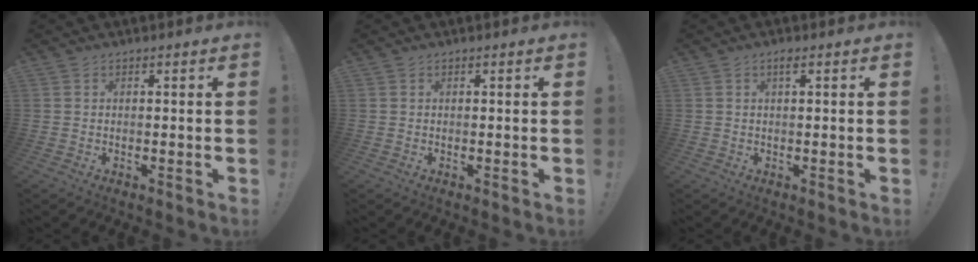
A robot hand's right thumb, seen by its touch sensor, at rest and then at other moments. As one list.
[{"total": 0.0}, {"total": 1.6, "force": [0.9, 0.1, 1.4], "torque": [-0.024, 0.000, 0.012]}]